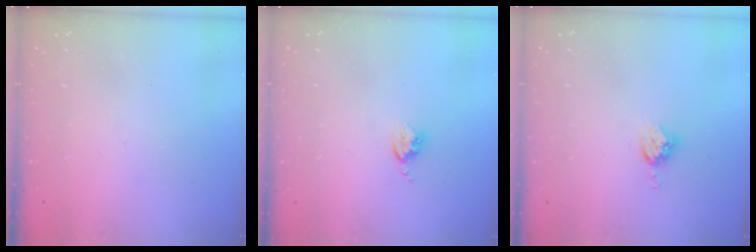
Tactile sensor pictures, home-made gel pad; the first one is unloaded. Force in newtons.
{"total": 3.9, "press": 3.9, "slide": 0.5}
{"total": 5.8, "press": 5.8, "slide": 0.3}